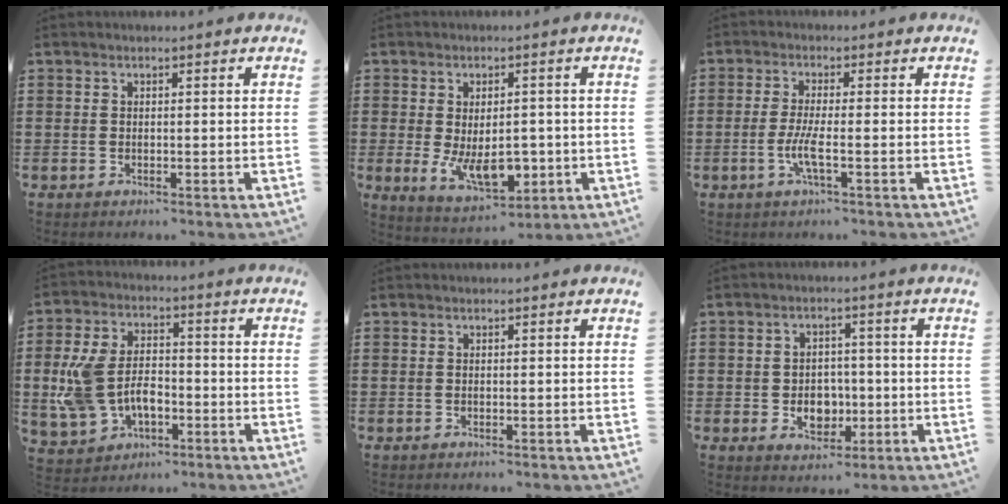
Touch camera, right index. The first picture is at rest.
{"total": 8.6, "force": [-1.3, 4.8, 6.9], "torque": [-0.115, -0.005, -0.022]}
{"total": 4.4, "force": [-1.5, 0.3, 4.1], "torque": [-0.092, -0.011, -0.034]}
{"total": 9.1, "force": [-1.7, 5.9, 6.7], "torque": [-0.170, 0.006, -0.037]}
{"total": 0.0}
{"total": 5.1, "force": [-1.1, 4.0, 3.0], "torque": [-0.045, 0.001, -0.021]}